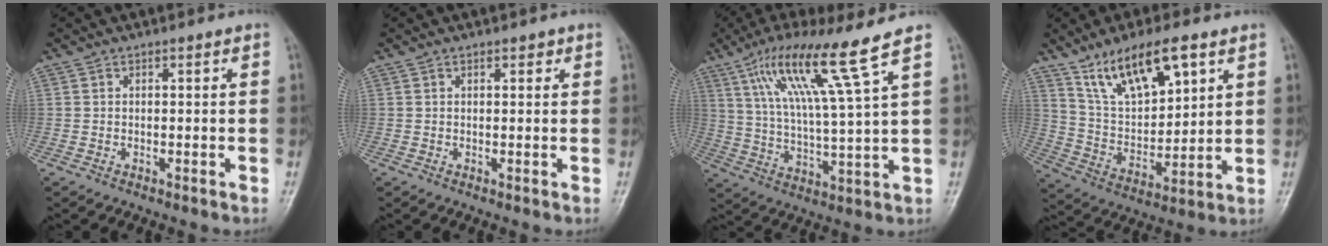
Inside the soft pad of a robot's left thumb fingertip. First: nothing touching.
{"total": 1.2, "force": [0.8, 0.6, 0.7], "torque": [-0.004, -0.001, 0.007]}
{"total": 14.6, "force": [8.6, -0.6, 11.8], "torque": [-0.213, -0.033, 0.156]}
{"total": 14.3, "force": [8.6, 5.5, 10.0], "torque": [-0.154, -0.035, 0.169]}